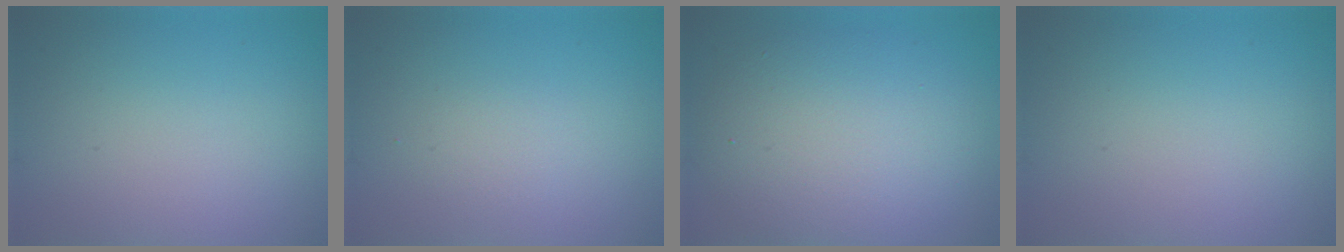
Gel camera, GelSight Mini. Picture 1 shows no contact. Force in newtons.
{"total": 1.3, "press": 1.3, "slide": 0.0}
{"total": 7.8, "press": 7.8, "slide": 0.1}
{"total": 0.0}